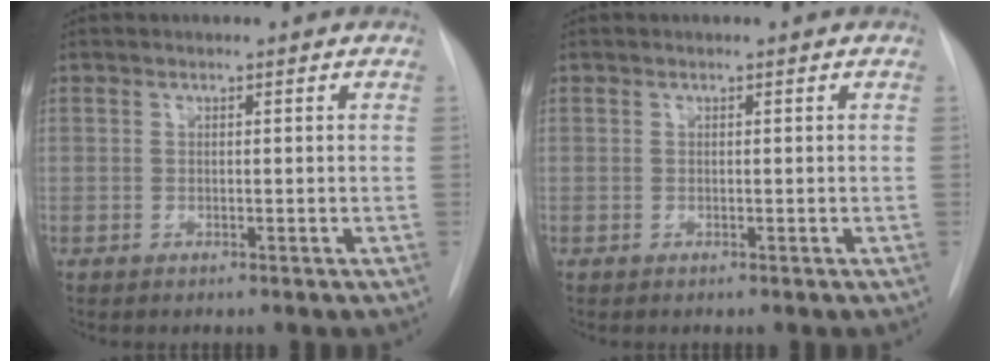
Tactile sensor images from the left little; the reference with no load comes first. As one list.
[{"total": 0.0}]